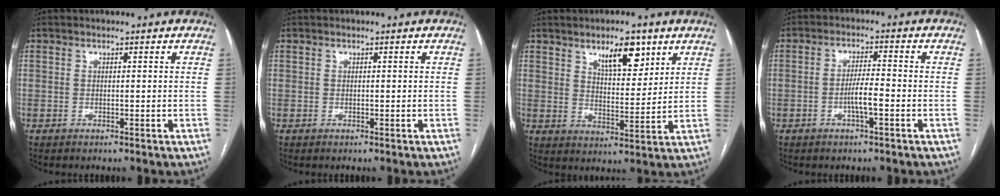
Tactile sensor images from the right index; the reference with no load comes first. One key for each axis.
{"total": 0.0}
{"total": 7.9, "fx": 4.8, "fy": 2.9, "fz": 5.6, "tx": -0.089, "ty": -0.002, "tz": 0.081}
{"total": 4.1, "fx": -1.4, "fy": 0.4, "fz": 3.8, "tx": -0.071, "ty": 0.003, "tz": -0.026}